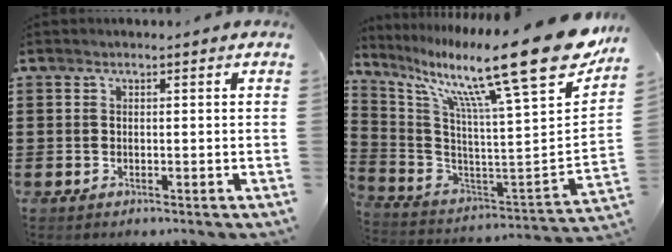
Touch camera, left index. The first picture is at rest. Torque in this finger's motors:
{"motor_torque": [1.21, -0.93, 1.05, 0.21]}